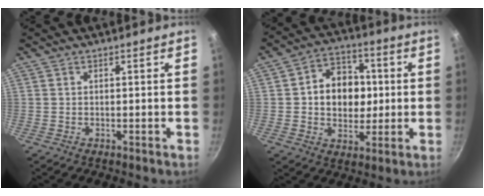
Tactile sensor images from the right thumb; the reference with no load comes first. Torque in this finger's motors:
{"motor_torque": [-0.14, 0.60, 0.09, 0.13, 0.07]}